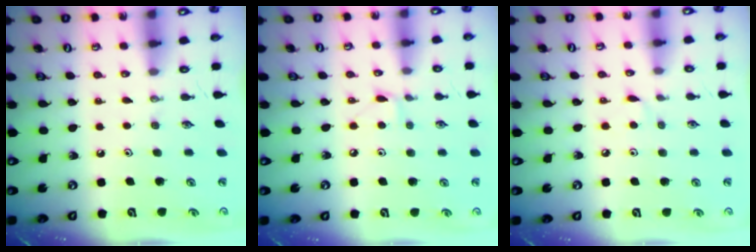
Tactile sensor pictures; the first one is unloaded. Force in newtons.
{"total": 4.9, "press": 4.8, "slide": 0.5}
{"total": 3.6, "press": 3.6, "slide": 0.4}